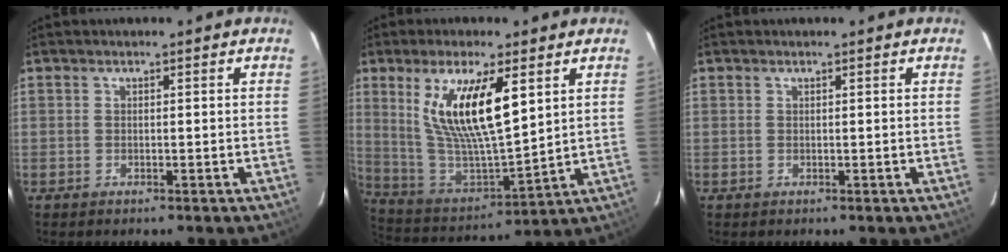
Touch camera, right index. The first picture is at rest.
{"total": 16.9, "force": [6.6, 4.9, 14.7], "torque": [-0.279, -0.008, 0.140]}
{"total": 0.0}